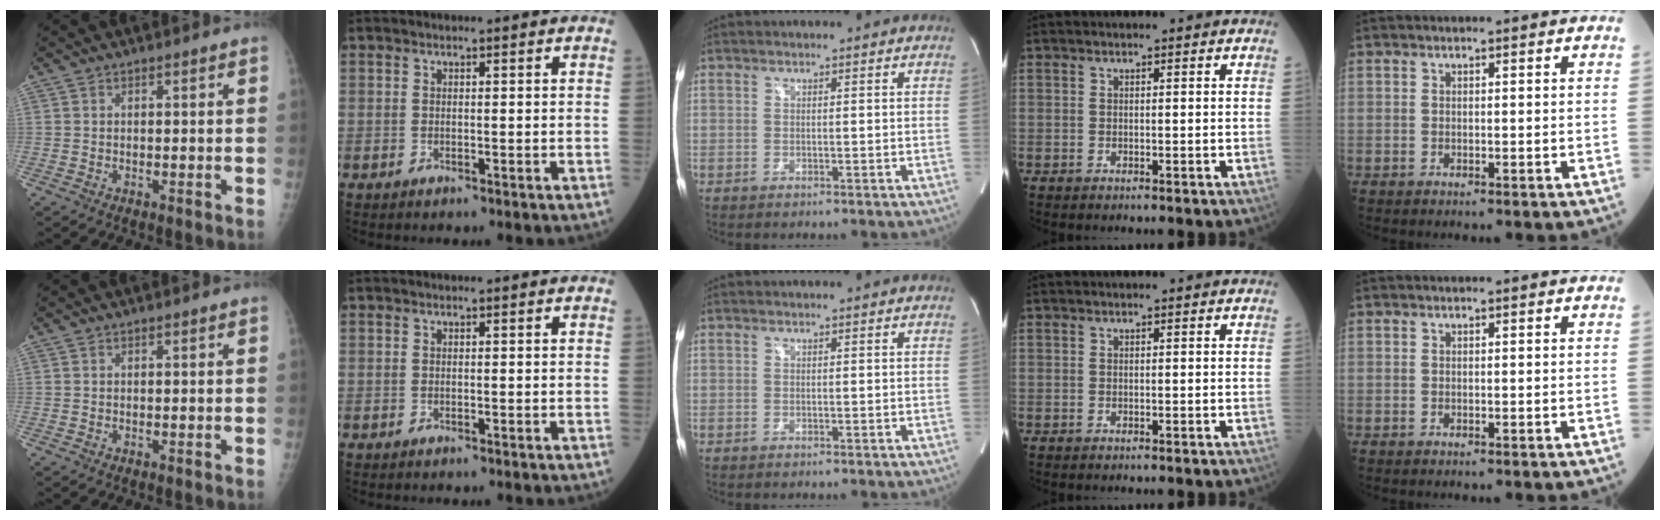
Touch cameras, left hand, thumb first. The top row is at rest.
{}